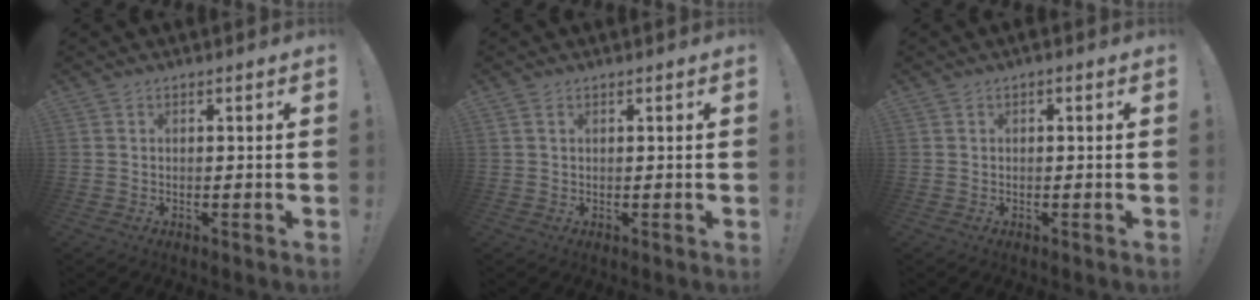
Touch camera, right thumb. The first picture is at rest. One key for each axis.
{"total": 1.1, "fx": 0.6, "fy": 0.6, "fz": 0.6, "tx": -0.019, "ty": 0.005, "tz": 0.014}
{"total": 0.8, "fx": -0.7, "fy": 0.4, "fz": 0.2, "tx": -0.002, "ty": 0.003, "tz": -0.013}